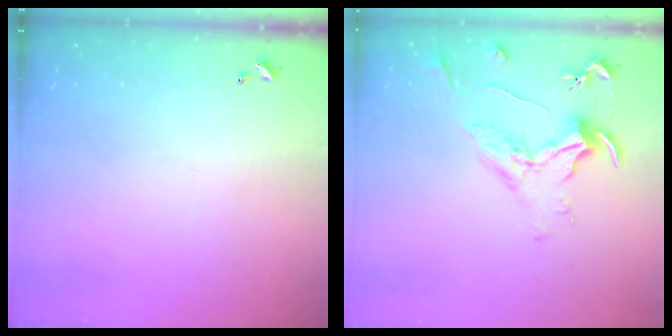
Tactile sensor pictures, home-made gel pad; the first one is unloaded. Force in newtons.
{"total": 1.5, "press": 1.3, "slide": 0.8}